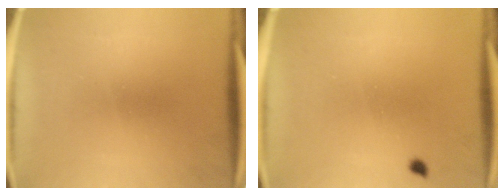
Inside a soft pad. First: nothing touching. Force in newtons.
{"total": 0.7}